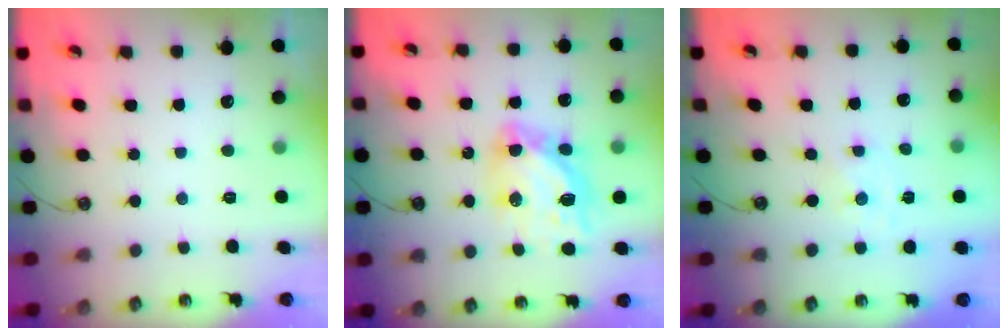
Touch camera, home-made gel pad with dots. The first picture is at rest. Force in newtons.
{"total": 13.6, "press": 13.5, "slide": 1.7}
{"total": 0.0}